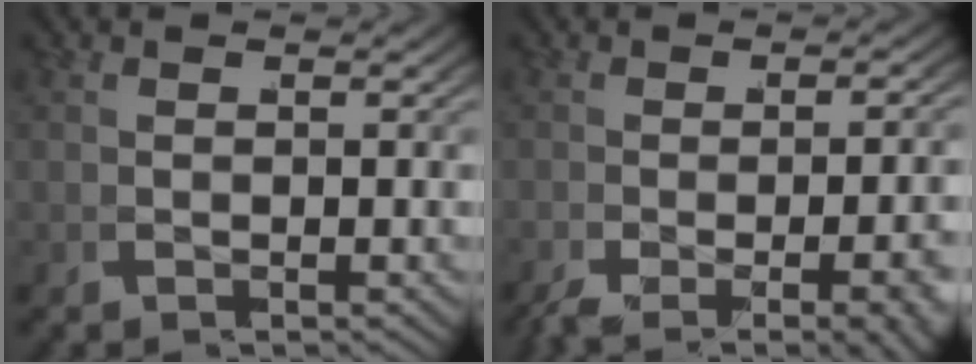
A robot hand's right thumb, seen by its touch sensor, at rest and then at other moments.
{"total": 4.6, "force": [-2.4, 0.8, 3.8], "torque": [-0.033, 0.001, -0.042]}